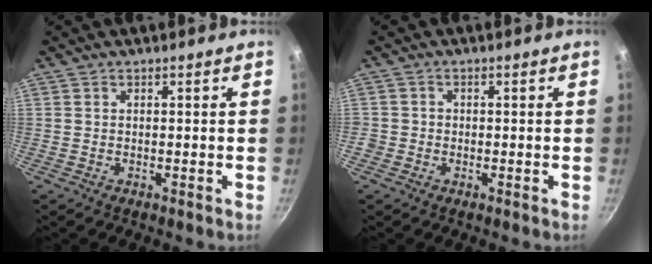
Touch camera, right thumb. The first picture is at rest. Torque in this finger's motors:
{"motor_torque": [0.15, 0.10, 0.34, 0.11, -0.02]}